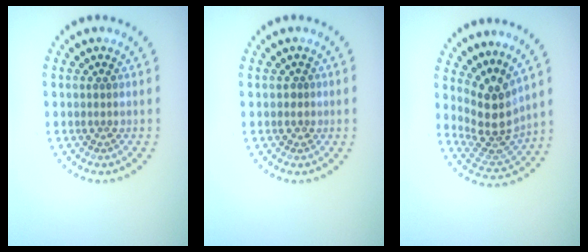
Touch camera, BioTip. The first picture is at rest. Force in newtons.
{"total": 0.6, "press": 0.3, "slide": 0.5}
{"total": 4.4, "press": 3.2, "slide": 3.0}